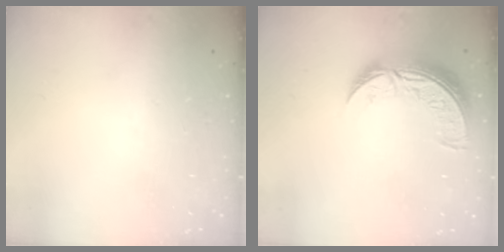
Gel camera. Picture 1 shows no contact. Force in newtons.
{"total": 11.0, "press": 10.9, "slide": 0.8}